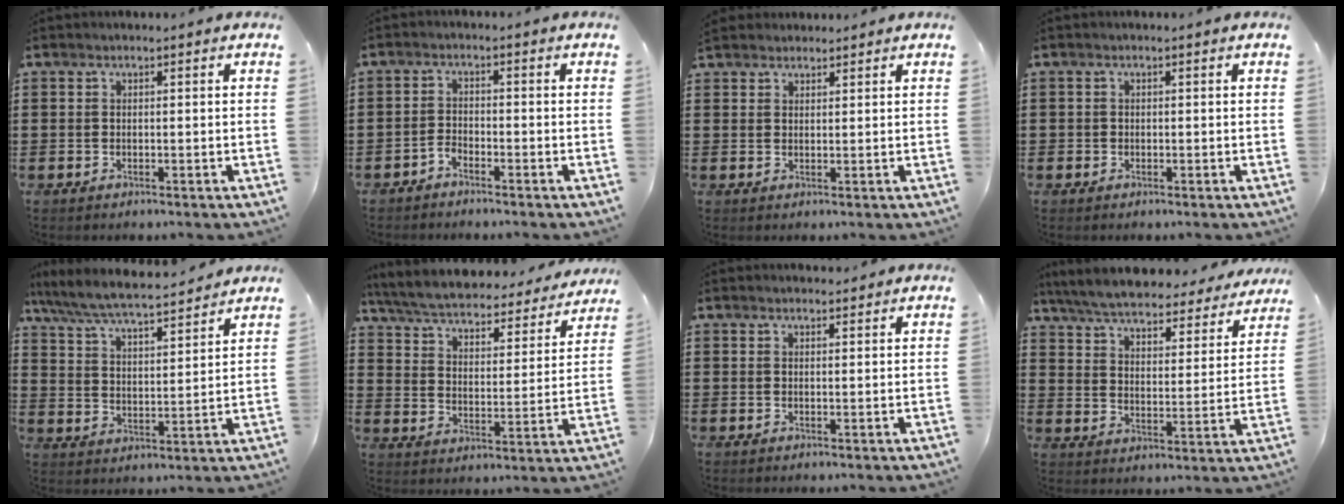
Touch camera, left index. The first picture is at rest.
{"total": 1.8, "force": [-1.7, 0.4, 0.2], "torque": [-0.012, 0.003, -0.035]}
{"total": 2.1, "force": [2.0, 0.7, 0.0], "torque": [-0.005, 0.002, 0.041]}
{"total": 0.6, "force": [-0.1, 0.6, 0.0], "torque": [-0.002, 0.005, -0.004]}
{"total": 6.6, "force": [6.2, 0.4, 2.4], "torque": [-0.071, -0.037, 0.105]}
{"total": 4.9, "force": [4.7, 0.4, 1.6], "torque": [-0.055, -0.036, 0.073]}
{"total": 1.0, "force": [0.9, 0.2, 0.1], "torque": [-0.005, 0.000, 0.019]}
{"total": 6.2, "force": [6.0, 0.5, 1.6], "torque": [-0.062, -0.041, 0.102]}